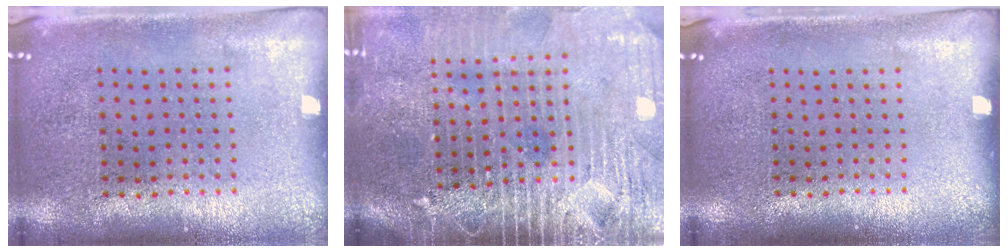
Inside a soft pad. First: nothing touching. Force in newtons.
{"total": 4.3, "press": 3.7, "slide": 2.2}
{"total": 0.0}